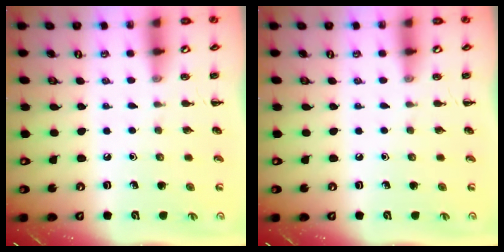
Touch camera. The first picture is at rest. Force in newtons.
{"total": 0.0}